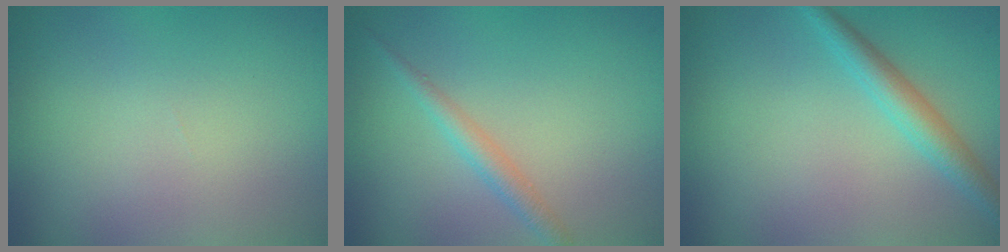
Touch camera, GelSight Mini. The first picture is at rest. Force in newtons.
{"total": 1.7, "press": 1.7, "slide": 0.1}
{"total": 2.7, "press": 2.7, "slide": 0.1}